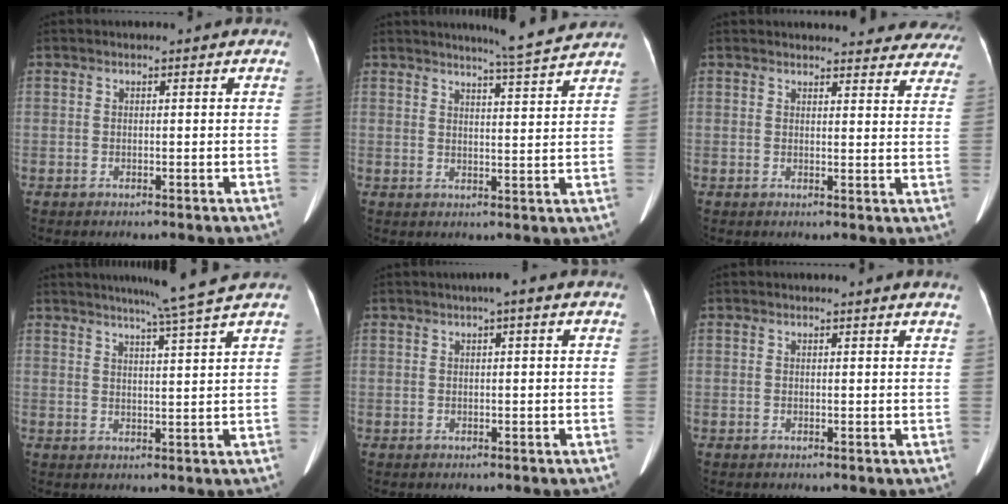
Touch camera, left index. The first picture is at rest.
{"total": 6.7, "force": [6.3, -1.4, 1.9], "torque": [-0.040, -0.011, 0.083]}
{"total": 20.0, "force": [18.9, 4.8, 4.5], "torque": [-0.035, -0.049, 0.193]}
{"total": 8.2, "force": [6.8, -2.0, 4.0], "torque": [-0.059, -0.003, 0.089]}
{"total": 1.9, "force": [1.0, -0.1, 1.6], "torque": [-0.030, 0.007, 0.013]}
{"total": 2.4, "force": [2.3, -0.3, 0.6], "torque": [-0.014, -0.008, 0.014]}